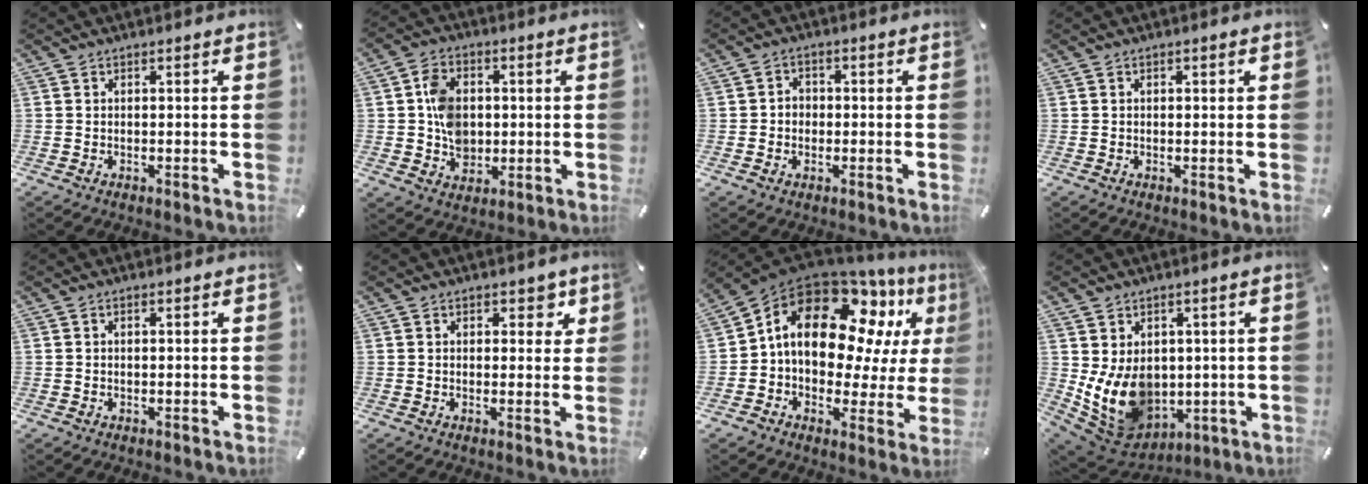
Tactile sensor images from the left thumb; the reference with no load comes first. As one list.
[{"total": 9.0, "force": [0.2, 7.6, 4.9], "torque": [-0.089, 0.010, 0.007]}, {"total": 3.4, "force": [-1.0, 3.0, 1.4], "torque": [-0.018, 0.007, -0.022]}, {"total": 0.9, "force": [0.2, 0.5, 0.7], "torque": [-0.015, 0.005, 0.002]}, {"total": 0.8, "force": [0.0, 0.6, 0.5], "torque": [-0.011, 0.004, -0.001]}, {"total": 3.9, "force": [1.8, 2.7, 2.2], "torque": [-0.002, -0.008, 0.020]}, {"total": 19.2, "force": [8.0, 12.4, 12.2], "torque": [-0.223, -0.050, 0.136]}, {"total": 12.2, "force": [0.3, 10.3, 6.5], "torque": [-0.138, -0.022, 0.014]}]